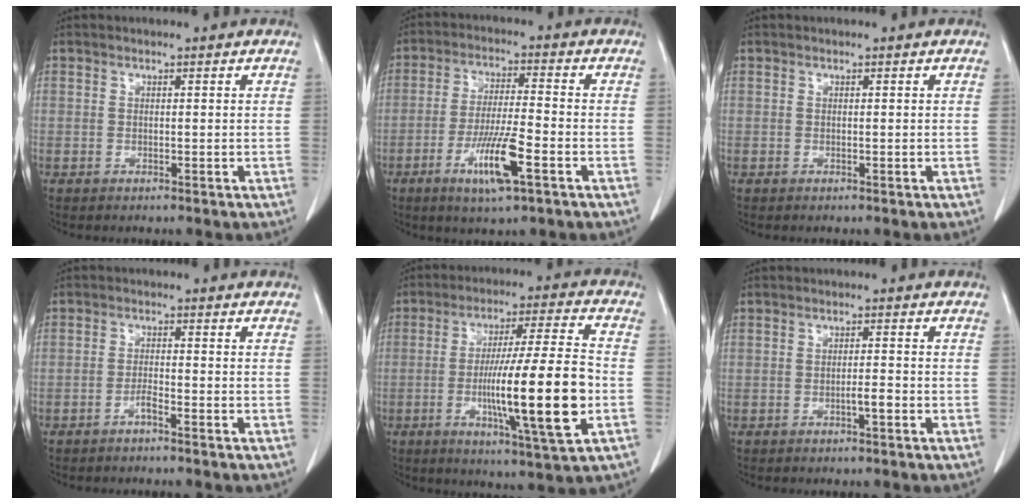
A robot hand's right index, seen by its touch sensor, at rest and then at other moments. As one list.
[{"total": 9.5, "force": [-4.1, 0.8, 8.5], "torque": [-0.158, -0.013, -0.069]}, {"total": 0.0}, {"total": 1.7, "force": [-1.3, -0.1, 1.1], "torque": [-0.021, 0.001, -0.026]}, {"total": 17.0, "force": [-3.5, 0.3, 16.6], "torque": [-0.278, -0.009, -0.056]}, {"total": 1.7, "force": [-0.8, 0.0, 1.4], "torque": [-0.024, 0.001, -0.015]}]